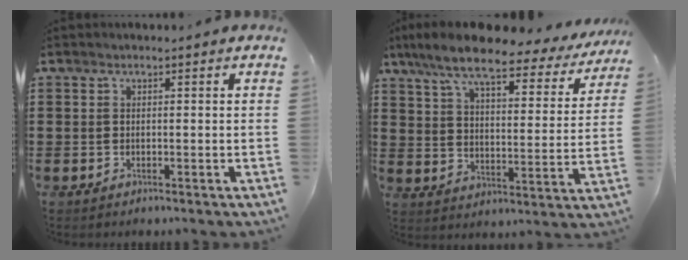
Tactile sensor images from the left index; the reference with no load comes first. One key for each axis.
{"total": 9.6, "fx": 7.9, "fy": 1.5, "fz": 5.3, "tx": -0.132, "ty": -0.036, "tz": 0.133}